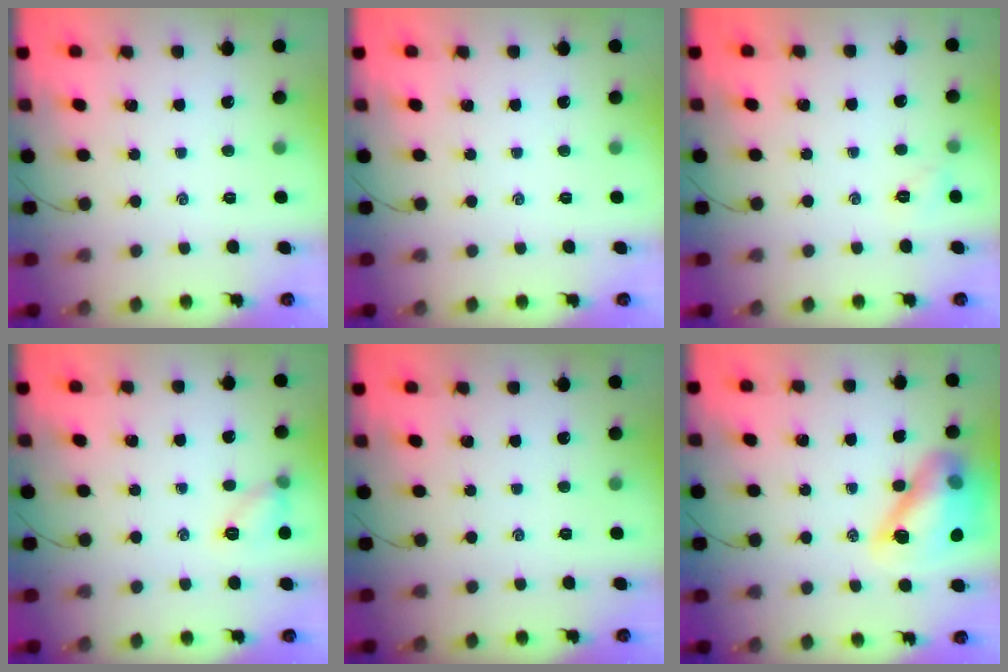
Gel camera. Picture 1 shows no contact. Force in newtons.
{"total": 0.0}
{"total": 5.2, "press": 5.0, "slide": 1.5}
{"total": 7.3, "press": 7.3, "slide": 0.6}
{"total": 0.0}
{"total": 14.9, "press": 14.3, "slide": 4.2}